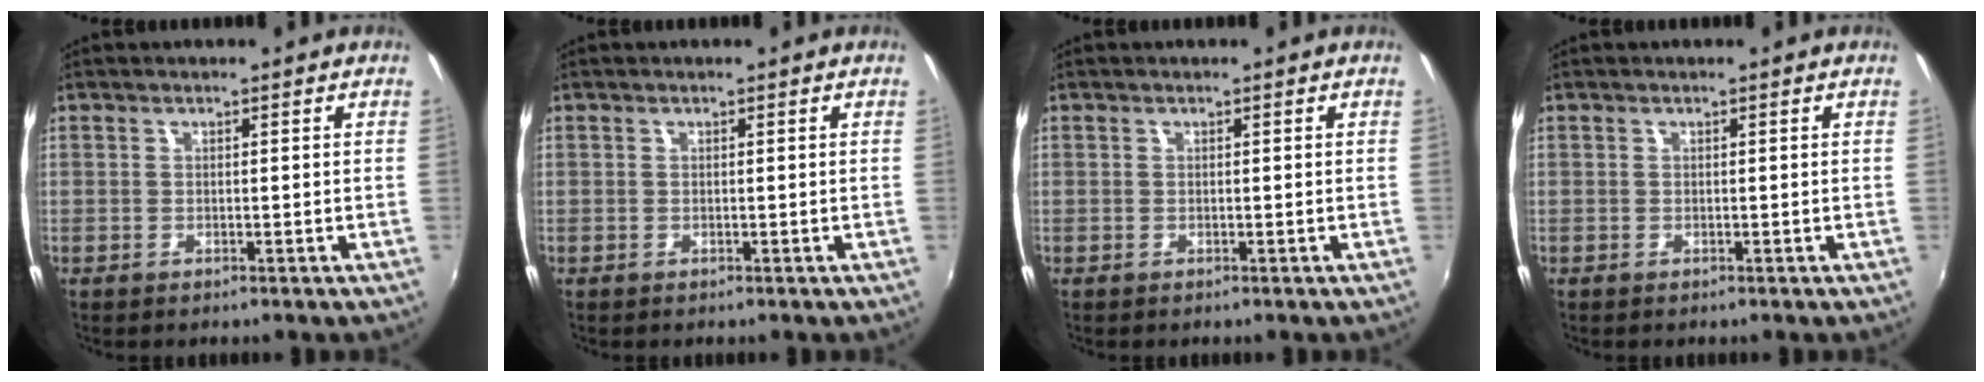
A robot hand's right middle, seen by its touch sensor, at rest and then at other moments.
{"total": 0.0}
{"total": 0.0}
{"total": 0.0}